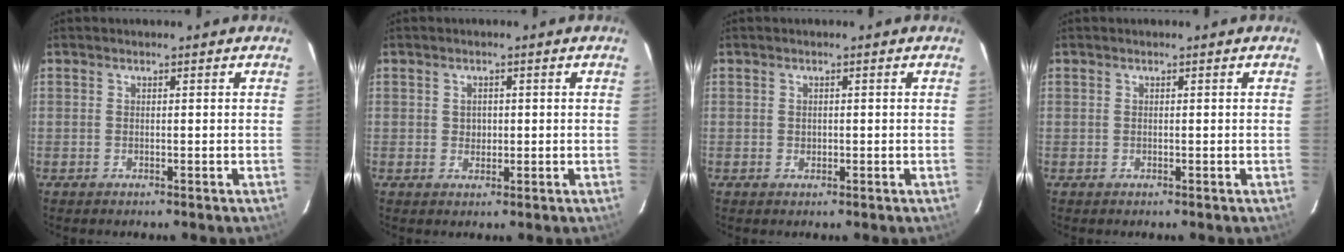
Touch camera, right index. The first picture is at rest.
{"total": 1.6, "force": [0.2, 1.4, 0.8], "torque": [-0.011, 0.003, 0.002]}
{"total": 0.8, "force": [0.0, 0.8, 0.2], "torque": [-0.001, 0.001, 0.001]}
{"total": 0.0}